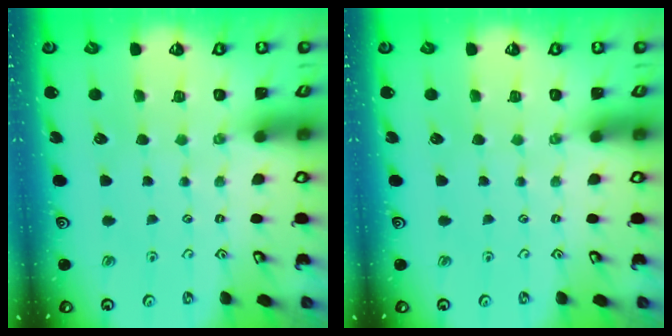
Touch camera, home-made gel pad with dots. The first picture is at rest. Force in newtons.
{"total": 0.0}